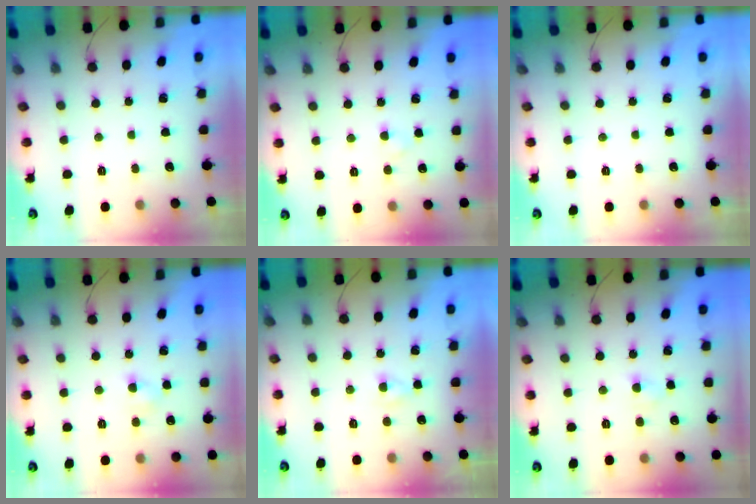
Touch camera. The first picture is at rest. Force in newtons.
{"total": 1.6, "press": 1.4, "slide": 0.8}
{"total": 0.0}
{"total": 3.7, "press": 3.4, "slide": 1.4}
{"total": 1.6, "press": 1.4, "slide": 0.8}
{"total": 2.9, "press": 2.7, "slide": 1.2}